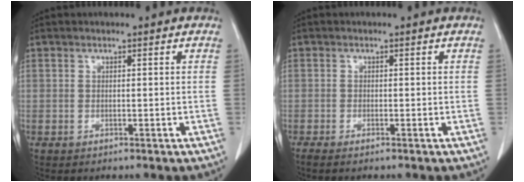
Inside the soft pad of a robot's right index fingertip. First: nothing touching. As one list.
[{"total": 0.9, "force": [-0.6, 0.0, 0.6], "torque": [-0.012, -0.001, -0.012]}]